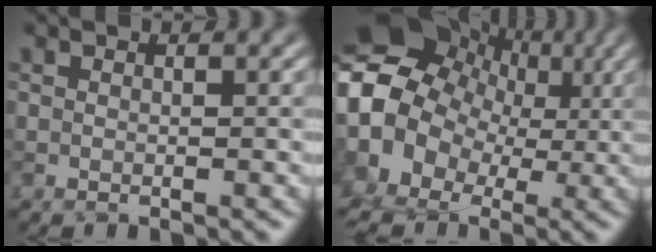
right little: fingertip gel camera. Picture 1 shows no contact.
{"total": 13.3, "force": [0.5, 11.7, 6.1], "torque": [-0.137, 0.007, -0.014]}